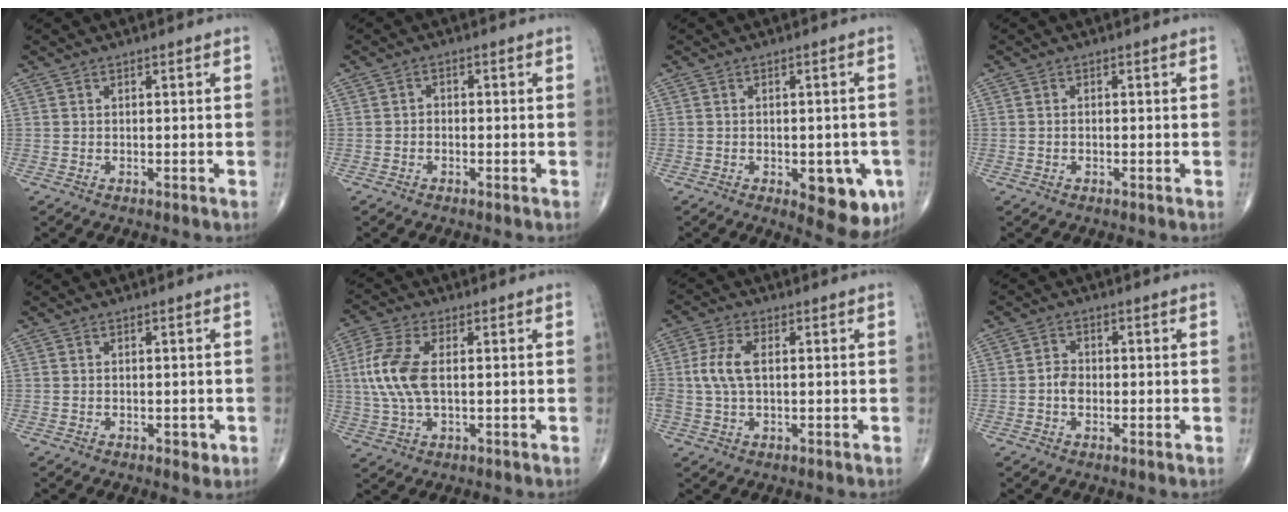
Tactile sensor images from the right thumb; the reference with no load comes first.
{"total": 1.1, "force": [-0.6, 0.8, 0.5], "torque": [0.003, 0.006, -0.015]}
{"total": 10.4, "force": [-3.7, 4.7, 8.5], "torque": [-0.074, 0.002, -0.035]}
{"total": 0.5, "force": [-0.2, 0.4, 0.3], "torque": [-0.007, 0.002, -0.005]}
{"total": 1.6, "force": [-0.6, 0.9, 1.2], "torque": [-0.011, -0.001, -0.006]}
{"total": 9.9, "force": [0.8, 4.8, 8.6], "torque": [-0.210, 0.008, 0.015]}
{"total": 5.9, "force": [0.4, 3.1, 5.1], "torque": [-0.124, 0.011, 0.004]}
{"total": 2.7, "force": [-0.6, 2.0, 1.8], "torque": [-0.024, 0.007, -0.017]}